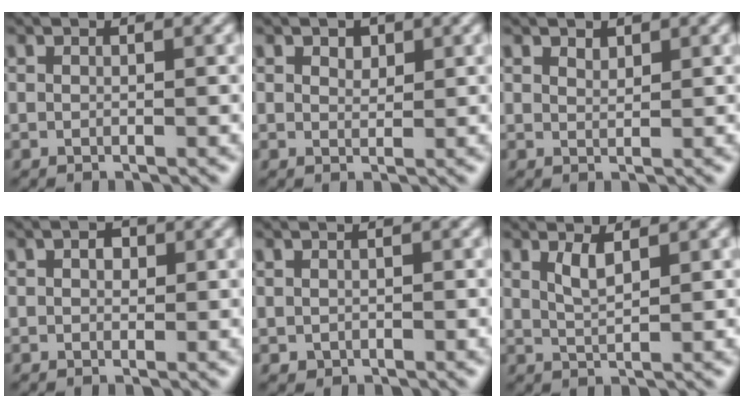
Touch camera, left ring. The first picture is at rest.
{"total": 1.2, "force": [0.8, 0.8, 0.5], "torque": [-0.005, -0.002, 0.014]}
{"total": 0.9, "force": [0.8, 0.3, 0.2], "torque": [-0.005, -0.001, 0.017]}
{"total": 1.4, "force": [0.4, 1.1, 0.9], "torque": [-0.009, 0.002, 0.000]}
{"total": 0.6, "force": [-0.2, 0.6, 0.1], "torque": [0.004, -0.006, -0.003]}
{"total": 1.8, "force": [1.0, 0.5, 1.4], "torque": [-0.031, -0.003, 0.022]}